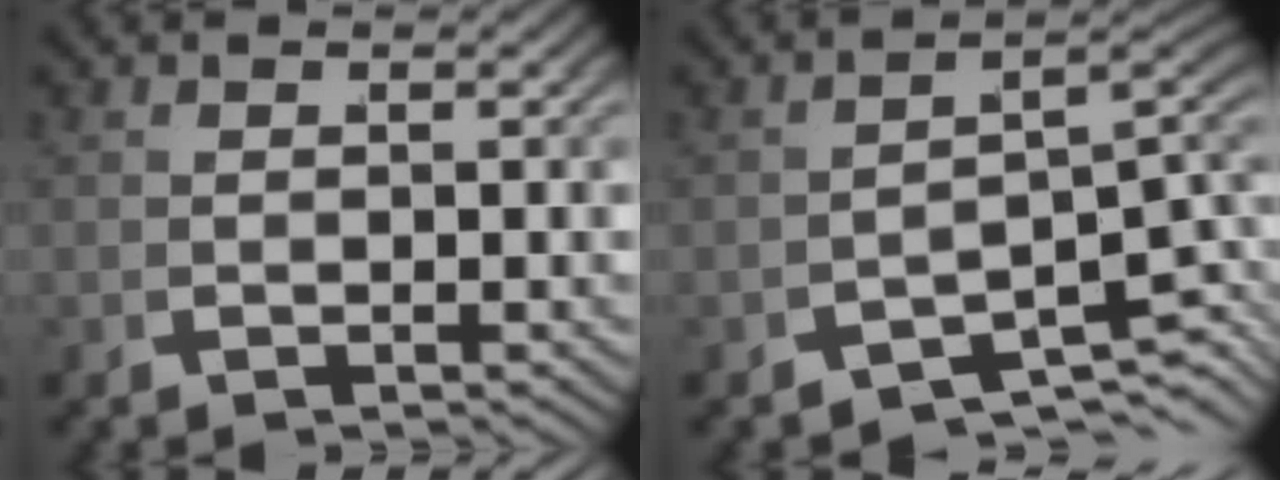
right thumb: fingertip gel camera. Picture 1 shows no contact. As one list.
[{"total": 7.3, "force": [-2.8, 3.6, 5.6], "torque": [-0.077, -0.017, -0.041]}]